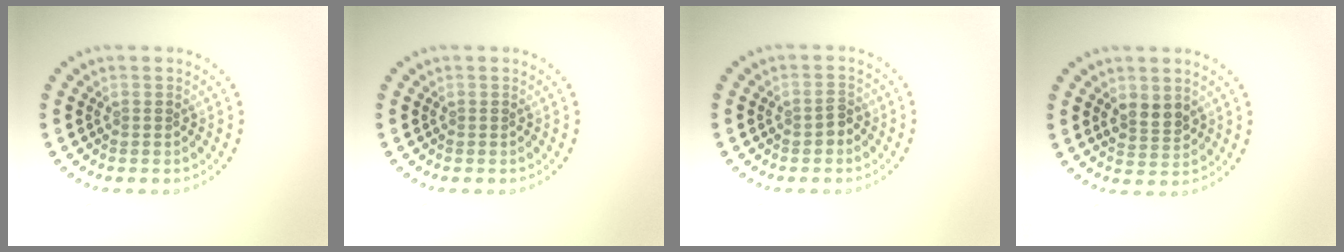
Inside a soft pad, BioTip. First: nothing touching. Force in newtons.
{"total": 0.0}
{"total": 1.3, "press": 1.3, "slide": 0.3}
{"total": 2.2, "press": 2.1, "slide": 0.6}